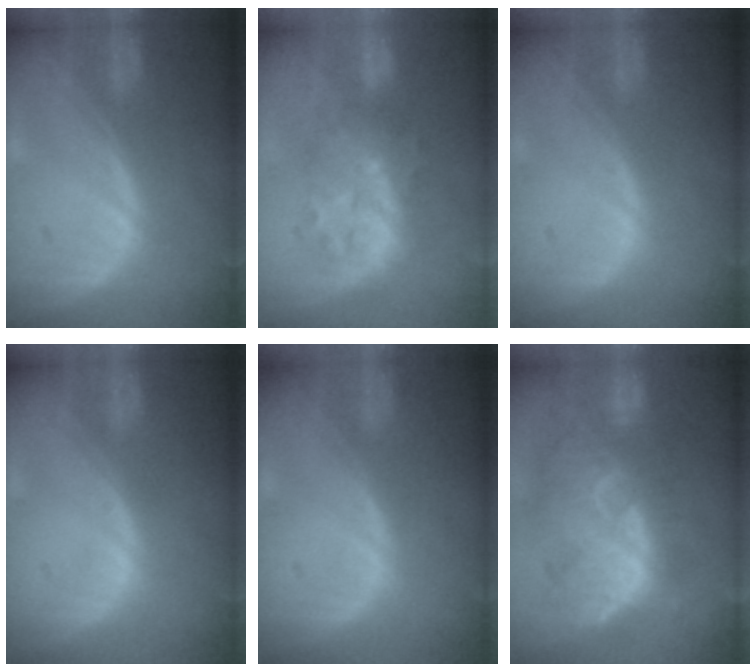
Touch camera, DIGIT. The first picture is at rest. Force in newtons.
{"total": 8.4, "press": 7.9, "slide": 2.7}
{"total": 0.0}
{"total": 0.0}
{"total": 0.0}
{"total": 12.4, "press": 11.1, "slide": 5.5}